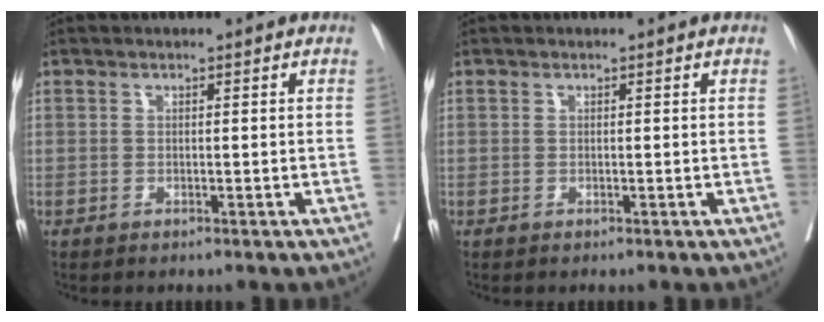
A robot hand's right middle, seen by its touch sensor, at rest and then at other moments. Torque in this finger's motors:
{"motor_torque": [0.00, 0.00, 0.00, 0.00]}